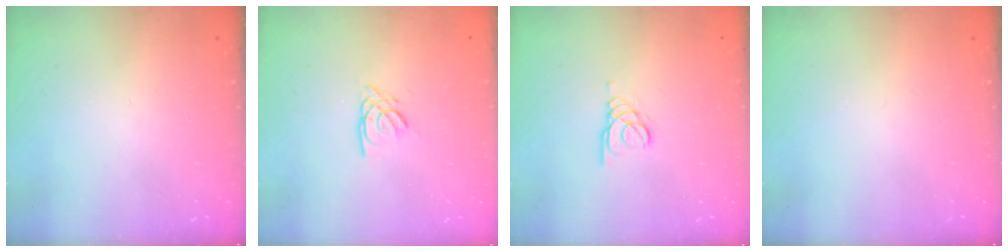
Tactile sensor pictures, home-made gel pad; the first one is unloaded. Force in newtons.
{"total": 2.2, "press": 2.2, "slide": 0.0}
{"total": 1.5, "press": 1.5, "slide": 0.1}
{"total": 0.0}